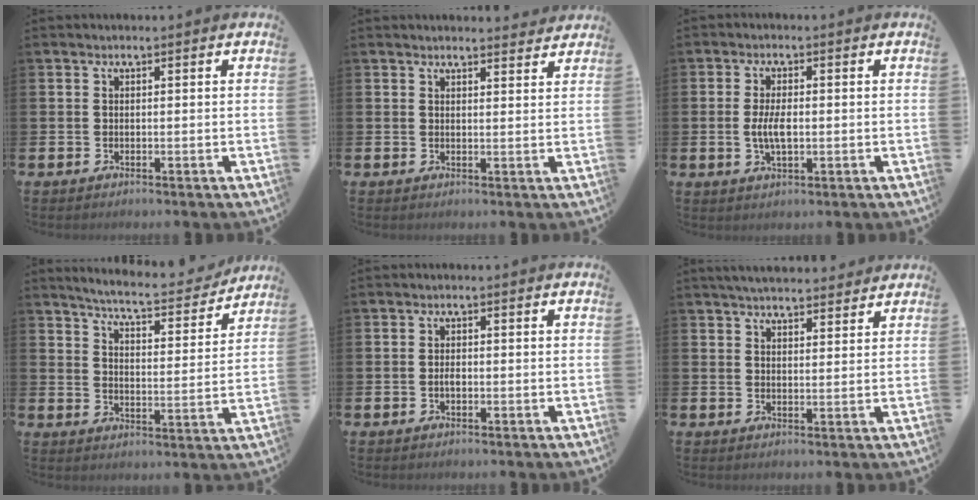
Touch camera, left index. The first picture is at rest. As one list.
[{"total": 2.3, "force": [2.3, 0.2, 0.0], "torque": [0.007, -0.015, 0.040]}, {"total": 4.0, "force": [-0.1, 1.8, 3.6], "torque": [-0.065, -0.003, -0.008]}, {"total": 6.1, "force": [5.8, 0.3, 1.7], "torque": [-0.050, -0.044, 0.096]}, {"total": 1.2, "force": [-0.3, 0.6, 1.0], "torque": [-0.017, 0.001, -0.006]}, {"total": 4.0, "force": [4.0, 0.6, 0.6], "torque": [-0.019, -0.015, 0.073]}]